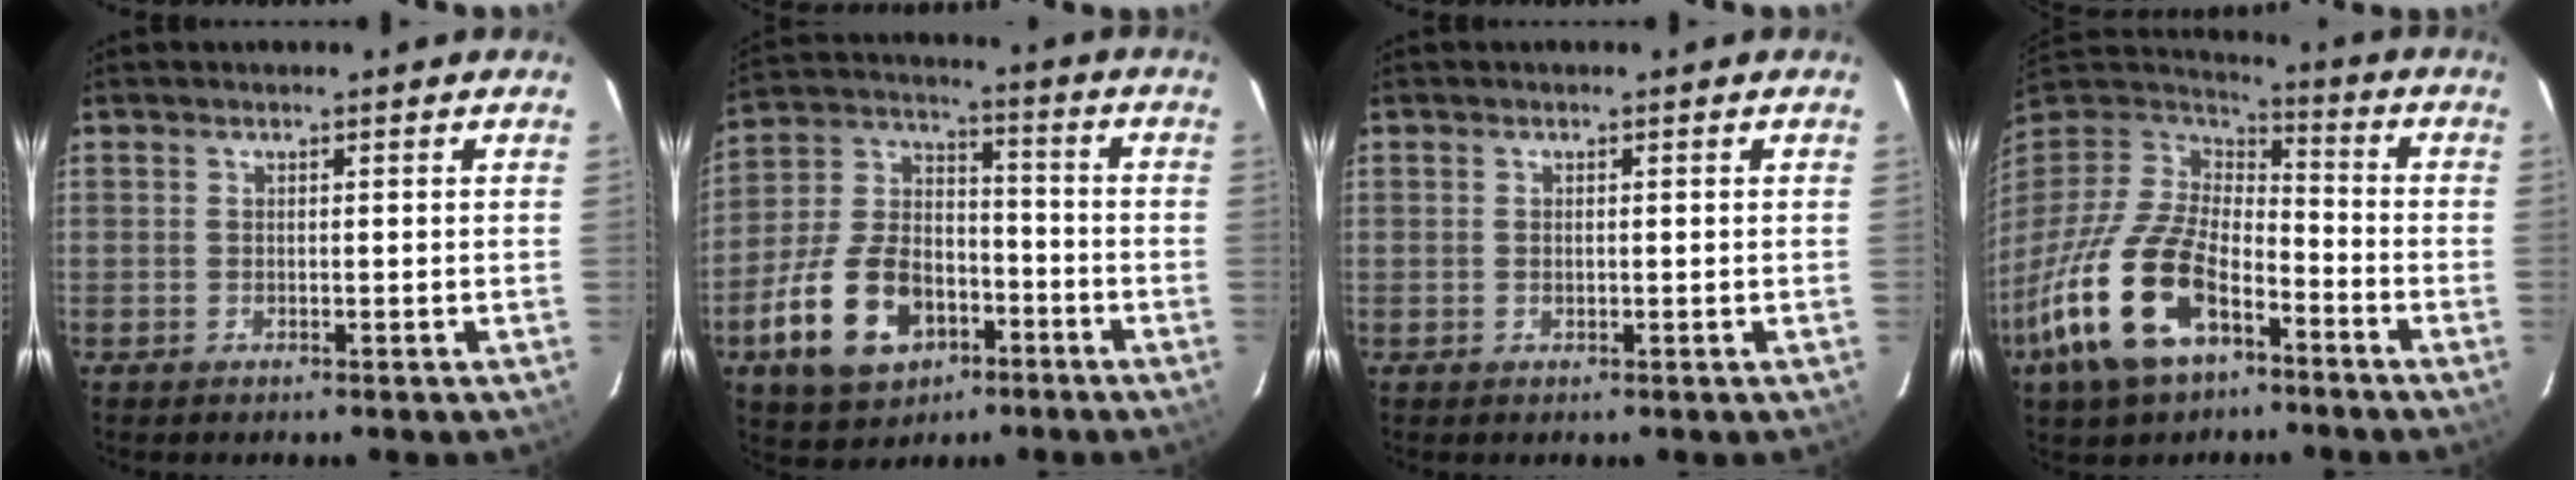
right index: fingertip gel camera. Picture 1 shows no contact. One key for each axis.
{"total": 17.0, "fx": -7.8, "fy": 10.7, "fz": 10.7, "tx": -0.241, "ty": 0.016, "tz": -0.126}
{"total": 0.5, "fx": 0.0, "fy": 0.4, "fz": 0.3, "tx": -0.005, "ty": 0.002, "tz": 0.001}
{"total": 22.0, "fx": -11.5, "fy": 11.7, "fz": 14.6, "tx": -0.327, "ty": -0.028, "tz": -0.210}